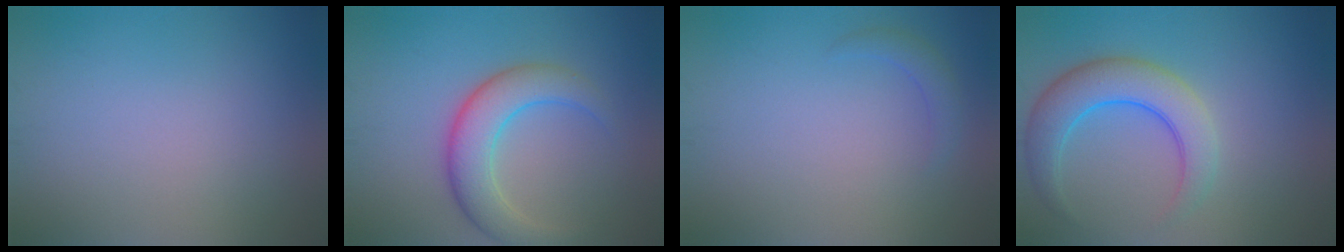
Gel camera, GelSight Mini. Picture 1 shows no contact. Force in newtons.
{"total": 5.2, "press": 5.2, "slide": 0.1}
{"total": 1.4, "press": 1.4, "slide": 0.0}
{"total": 5.5, "press": 5.5, "slide": 0.3}